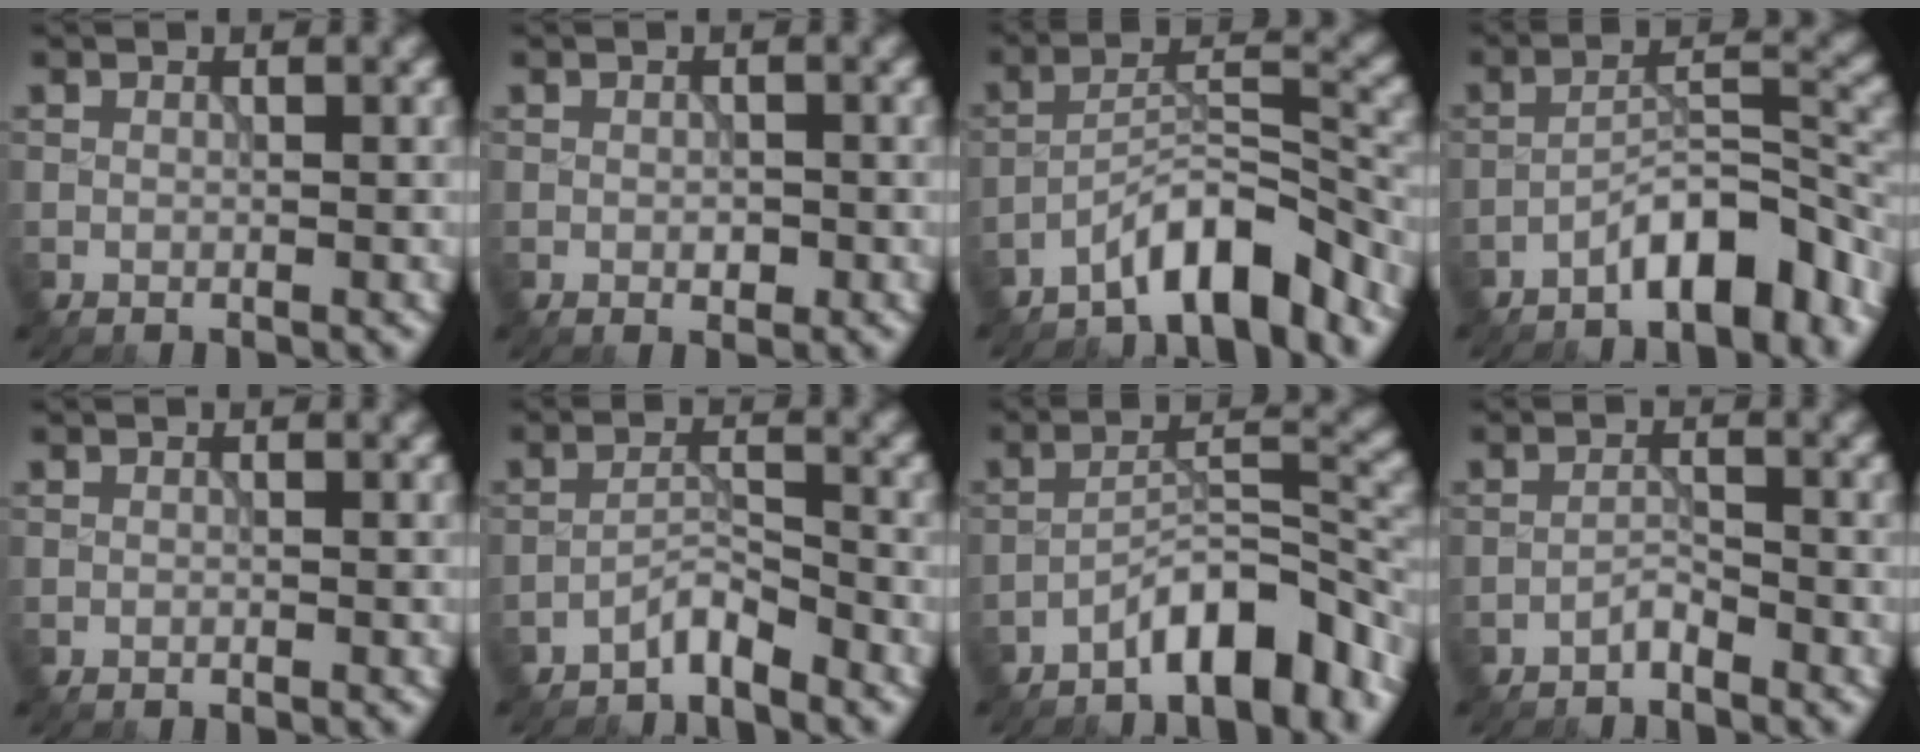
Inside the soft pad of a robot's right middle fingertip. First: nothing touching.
{"total": 1.0, "force": [-0.3, 0.6, 0.8], "torque": [-0.011, 0.000, -0.004]}
{"total": 6.6, "force": [-5.1, 1.3, 3.8], "torque": [-0.056, 0.011, -0.091]}
{"total": 6.4, "force": [-4.6, 1.7, 4.1], "torque": [-0.058, 0.015, -0.080]}
{"total": 0.0}
{"total": 2.4, "force": [-2.3, 0.2, 0.8], "torque": [-0.011, 0.011, -0.046]}
{"total": 7.1, "force": [-5.2, 1.8, 4.5], "torque": [-0.063, 0.015, -0.090]}
{"total": 1.2, "force": [-1.2, 0.1, 0.4], "torque": [-0.005, 0.007, -0.024]}